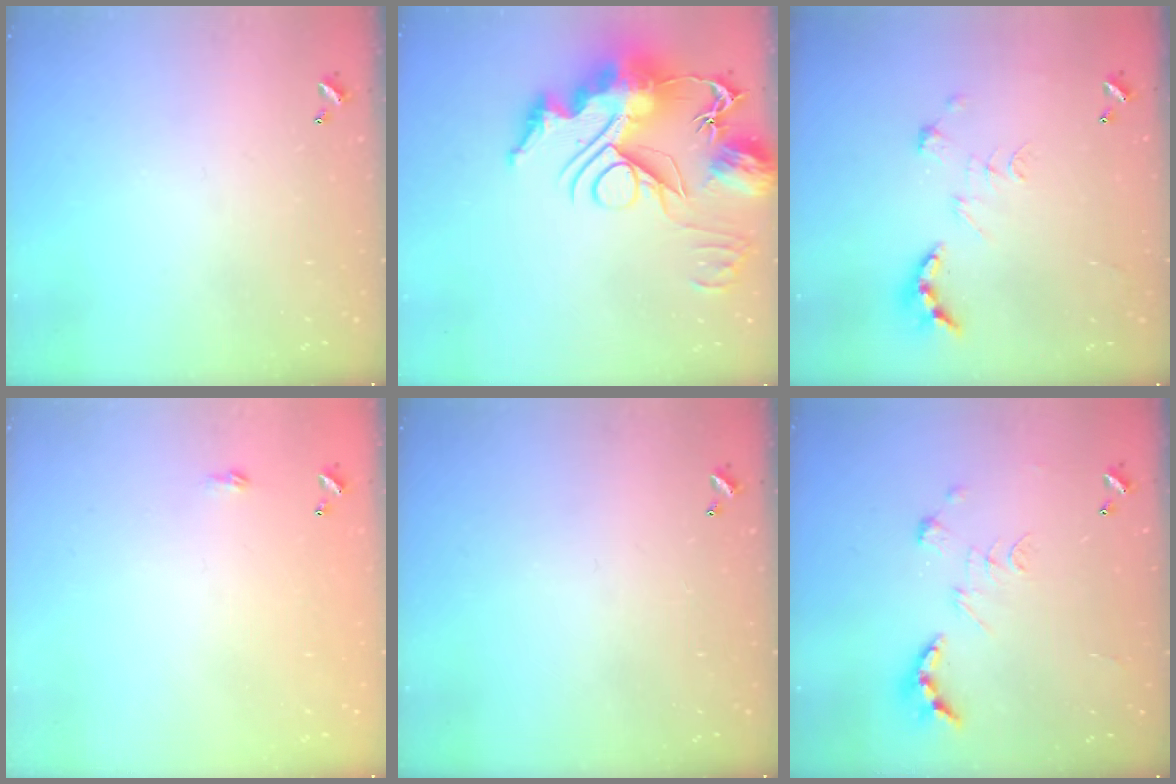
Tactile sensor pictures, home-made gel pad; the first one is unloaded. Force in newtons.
{"total": 24.6, "press": 24.5, "slide": 2.2}
{"total": 2.4, "press": 1.9, "slide": 1.5}
{"total": 2.3, "press": 2.3, "slide": 0.4}
{"total": 0.0}
{"total": 2.6, "press": 1.9, "slide": 1.8}